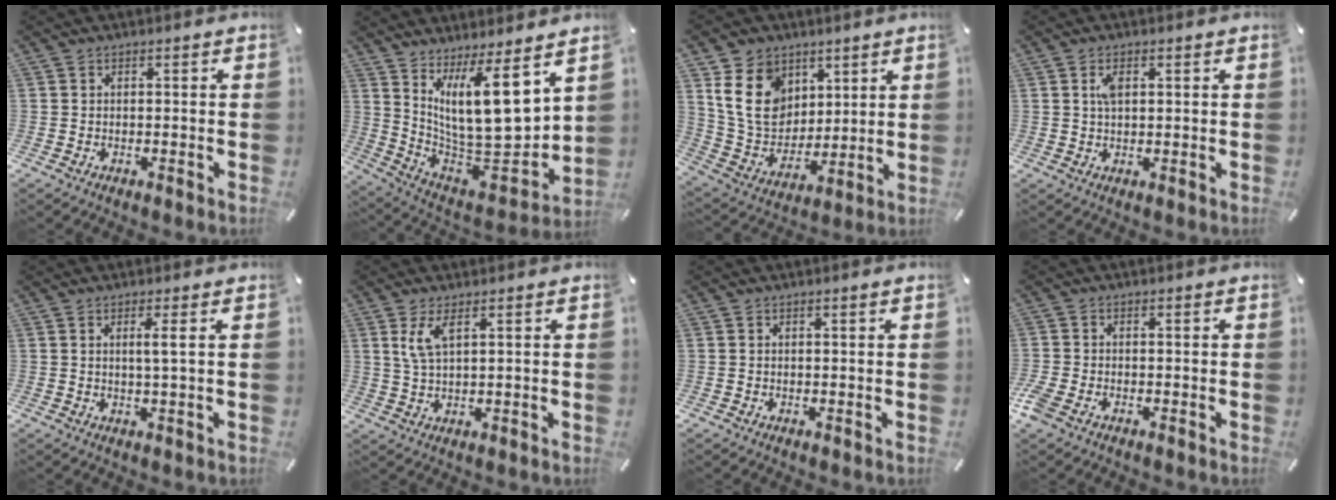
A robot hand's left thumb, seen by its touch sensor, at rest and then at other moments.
{"total": 19.2, "force": [8.2, 7.8, 15.5], "torque": [-0.259, -0.082, 0.143]}
{"total": 14.2, "force": [5.4, 11.7, 6.2], "torque": [-0.130, -0.017, 0.106]}
{"total": 2.8, "force": [0.9, 1.3, 2.3], "torque": [-0.042, 0.003, 0.012]}
{"total": 3.0, "force": [0.9, -0.1, 2.8], "torque": [-0.057, -0.002, 0.011]}
{"total": 5.1, "force": [2.5, 1.7, 4.1], "torque": [-0.096, 0.001, 0.041]}
{"total": 0.6, "force": [0.2, 0.0, 0.6], "torque": [-0.009, 0.000, 0.003]}
{"total": 2.4, "force": [-1.3, 1.2, 1.5], "torque": [-0.045, -0.002, -0.030]}